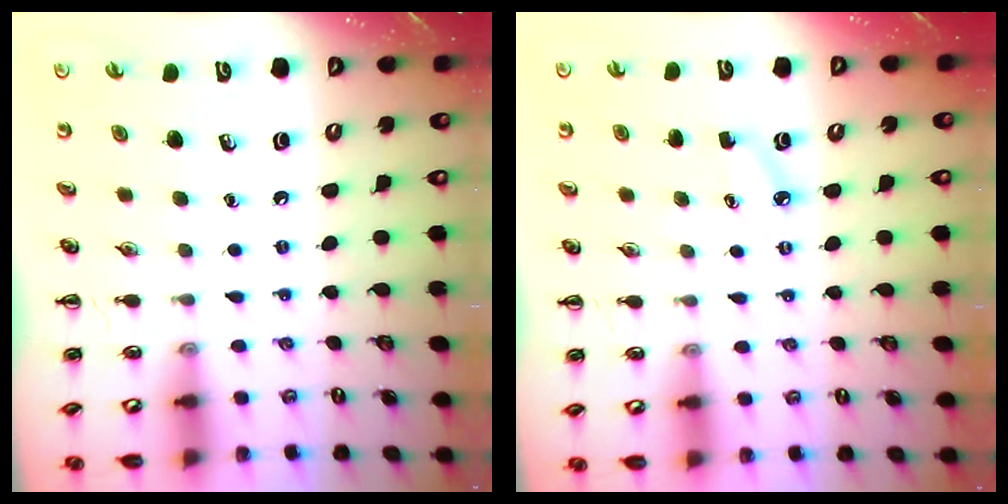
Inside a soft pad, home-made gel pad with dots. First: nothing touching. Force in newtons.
{"total": 2.8, "press": 2.7, "slide": 0.7}